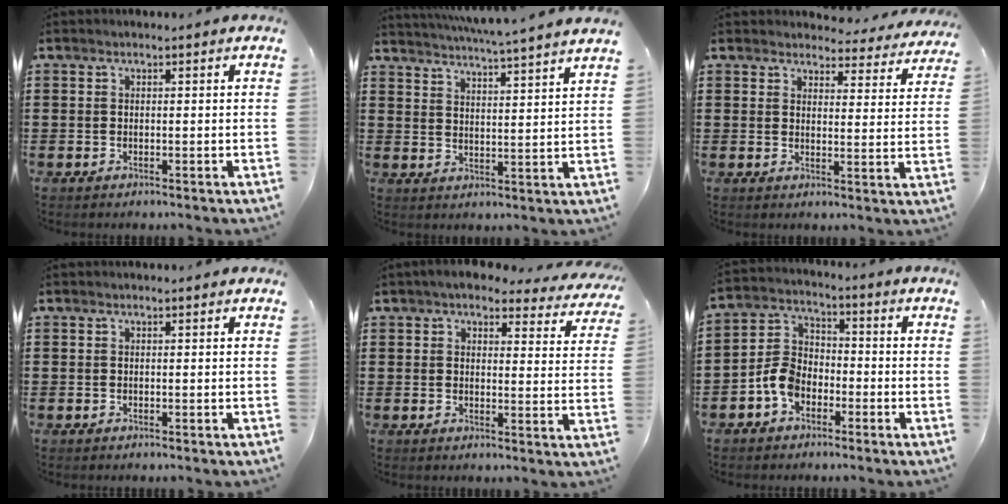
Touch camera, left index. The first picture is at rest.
{"total": 4.3, "force": [4.0, -1.1, 0.9], "torque": [-0.034, -0.032, 0.065]}
{"total": 3.8, "force": [3.7, 0.7, 0.5], "torque": [-0.021, -0.023, 0.063]}
{"total": 0.0}
{"total": 4.5, "force": [3.9, 1.0, 1.8], "torque": [-0.045, -0.019, 0.067]}
{"total": 6.3, "force": [-3.4, 4.1, 3.3], "torque": [-0.094, 0.009, -0.074]}